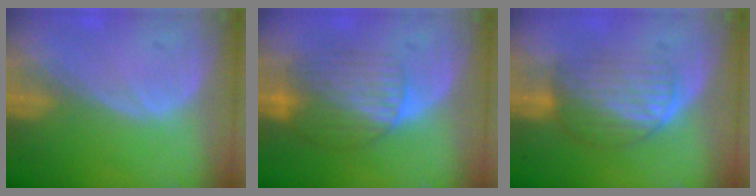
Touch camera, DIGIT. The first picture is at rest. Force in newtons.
{"total": 7.8, "press": 7.4, "slide": 2.4}
{"total": 6.3, "press": 6.2, "slide": 1.5}